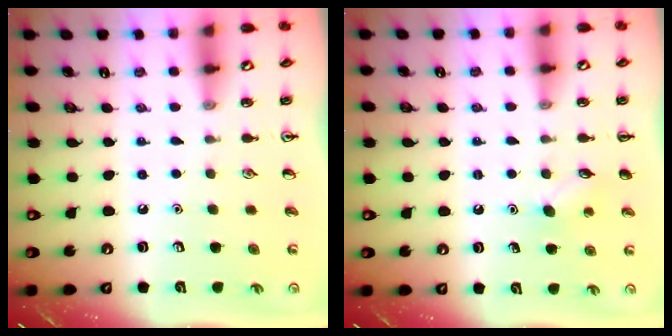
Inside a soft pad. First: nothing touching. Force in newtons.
{"total": 5.9, "press": 5.7, "slide": 1.3}